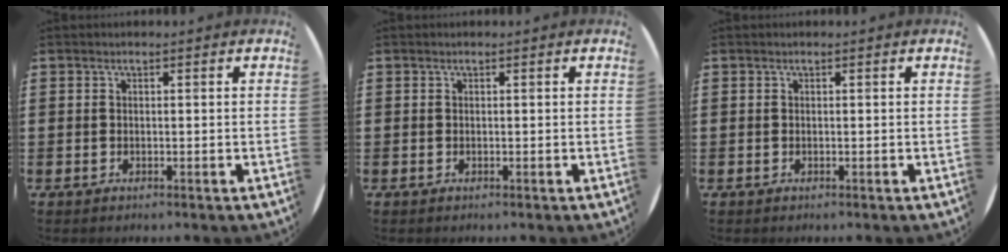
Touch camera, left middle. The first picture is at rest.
{"total": 0.0}
{"total": 0.0}